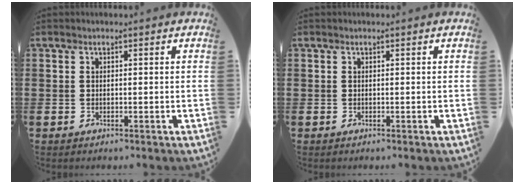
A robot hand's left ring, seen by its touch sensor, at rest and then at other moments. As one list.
[{"total": 0.0}]